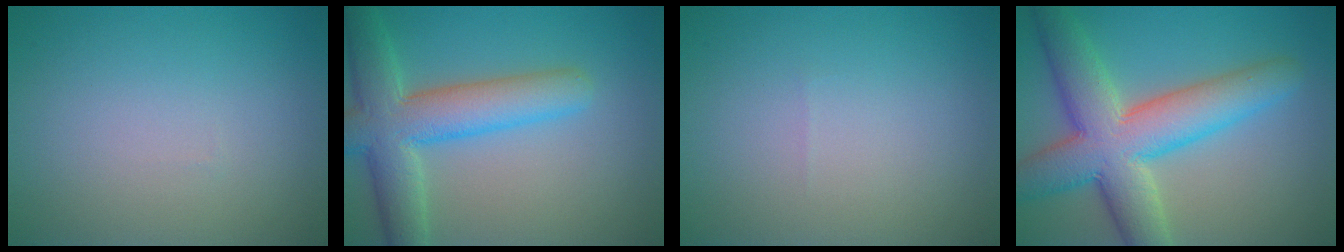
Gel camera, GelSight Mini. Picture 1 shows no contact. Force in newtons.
{"total": 7.5, "press": 7.5, "slide": 0.6}
{"total": 0.0}
{"total": 9.7, "press": 9.7, "slide": 0.2}